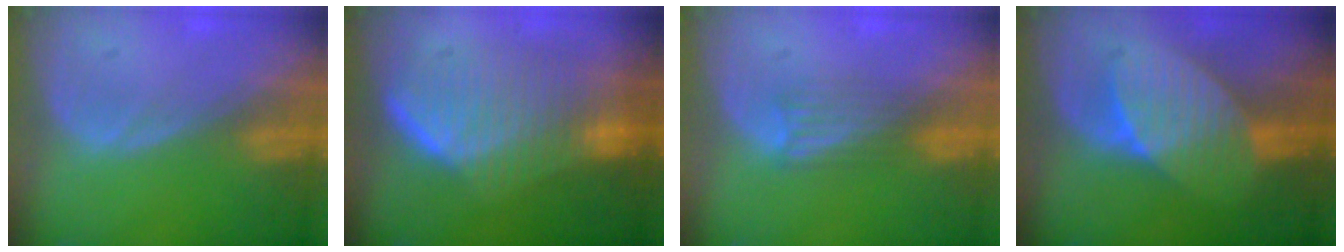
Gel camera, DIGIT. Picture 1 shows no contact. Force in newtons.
{"total": 8.9, "press": 8.7, "slide": 2.0}
{"total": 3.1, "press": 2.8, "slide": 1.2}
{"total": 7.4, "press": 7.4, "slide": 0.5}